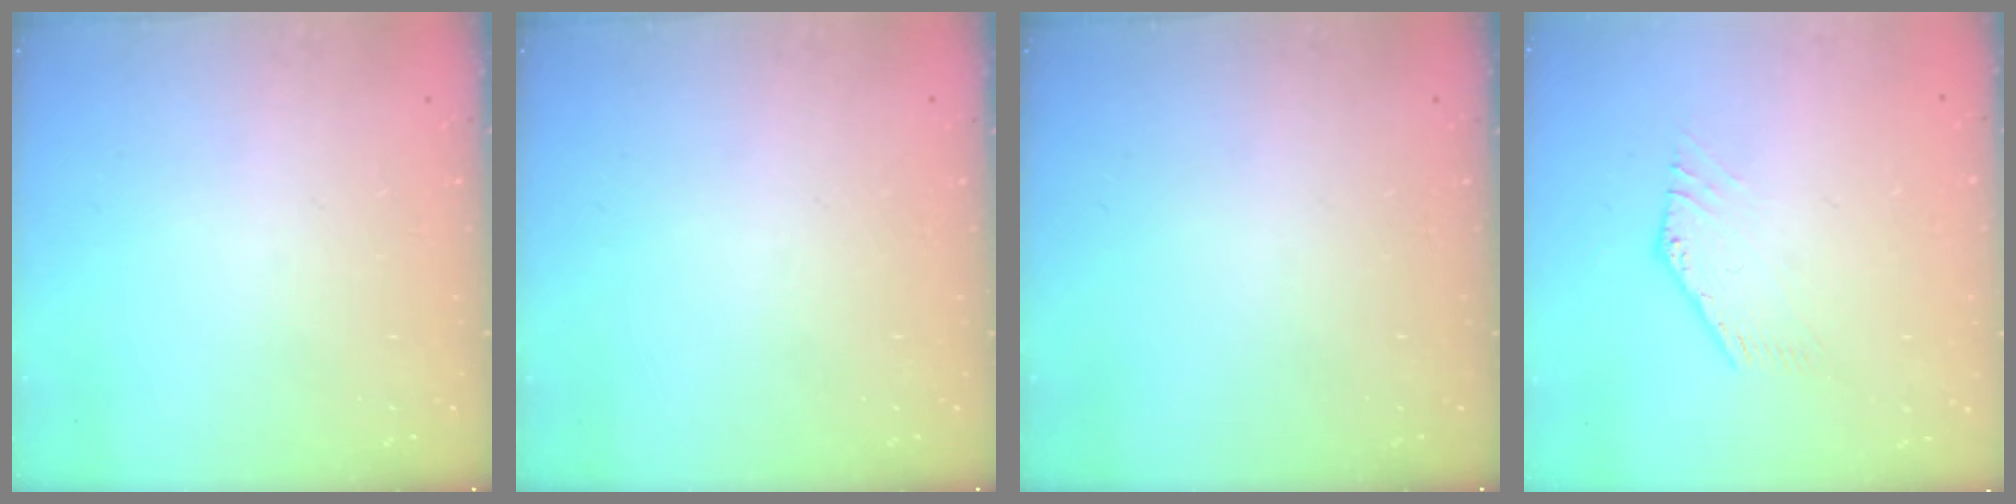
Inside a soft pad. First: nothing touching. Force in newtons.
{"total": 0.0}
{"total": 0.0}
{"total": 0.8, "press": 0.7, "slide": 0.4}